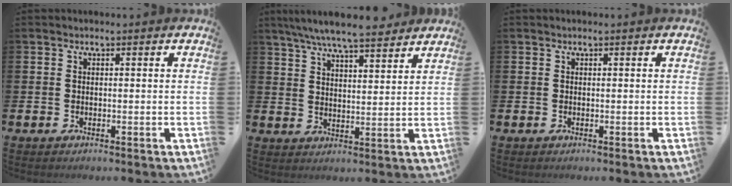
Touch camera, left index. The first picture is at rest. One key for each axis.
{"total": 7.4, "fx": 6.9, "fy": 0.9, "fz": 2.5, "tx": -0.065, "ty": -0.028, "tz": 0.123}
{"total": 0.0}